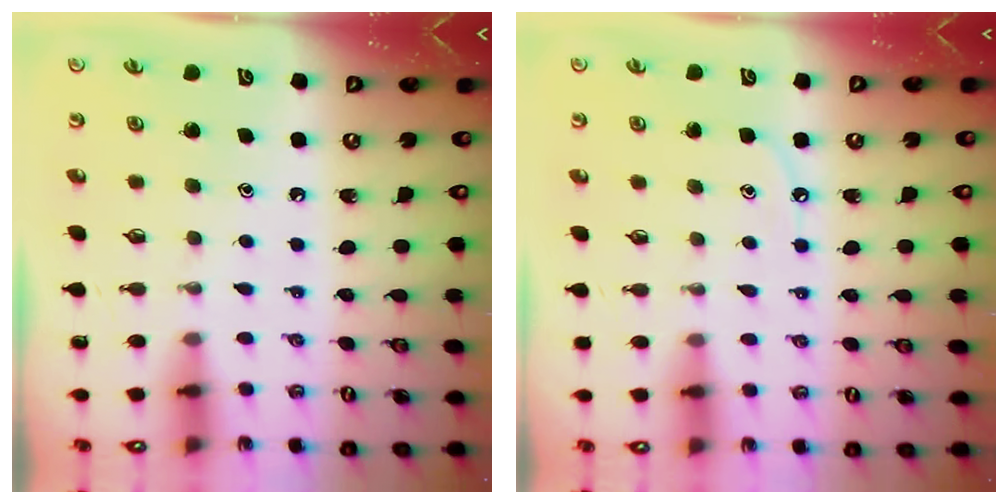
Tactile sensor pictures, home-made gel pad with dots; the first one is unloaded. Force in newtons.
{"total": 4.7, "press": 4.7, "slide": 0.6}